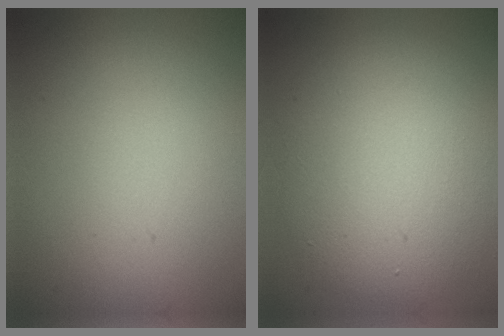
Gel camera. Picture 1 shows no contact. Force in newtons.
{"total": 8.4, "press": 8.4, "slide": 0.4}